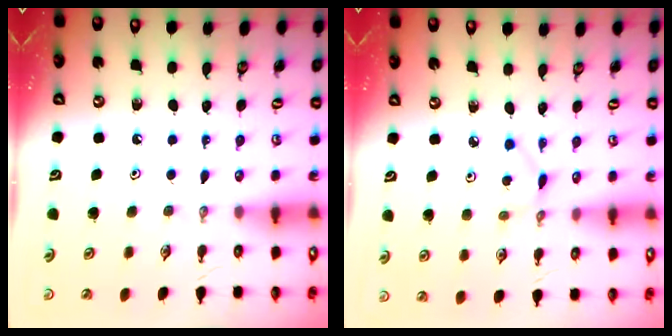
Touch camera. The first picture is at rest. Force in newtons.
{"total": 1.9, "press": 1.9, "slide": 0.2}